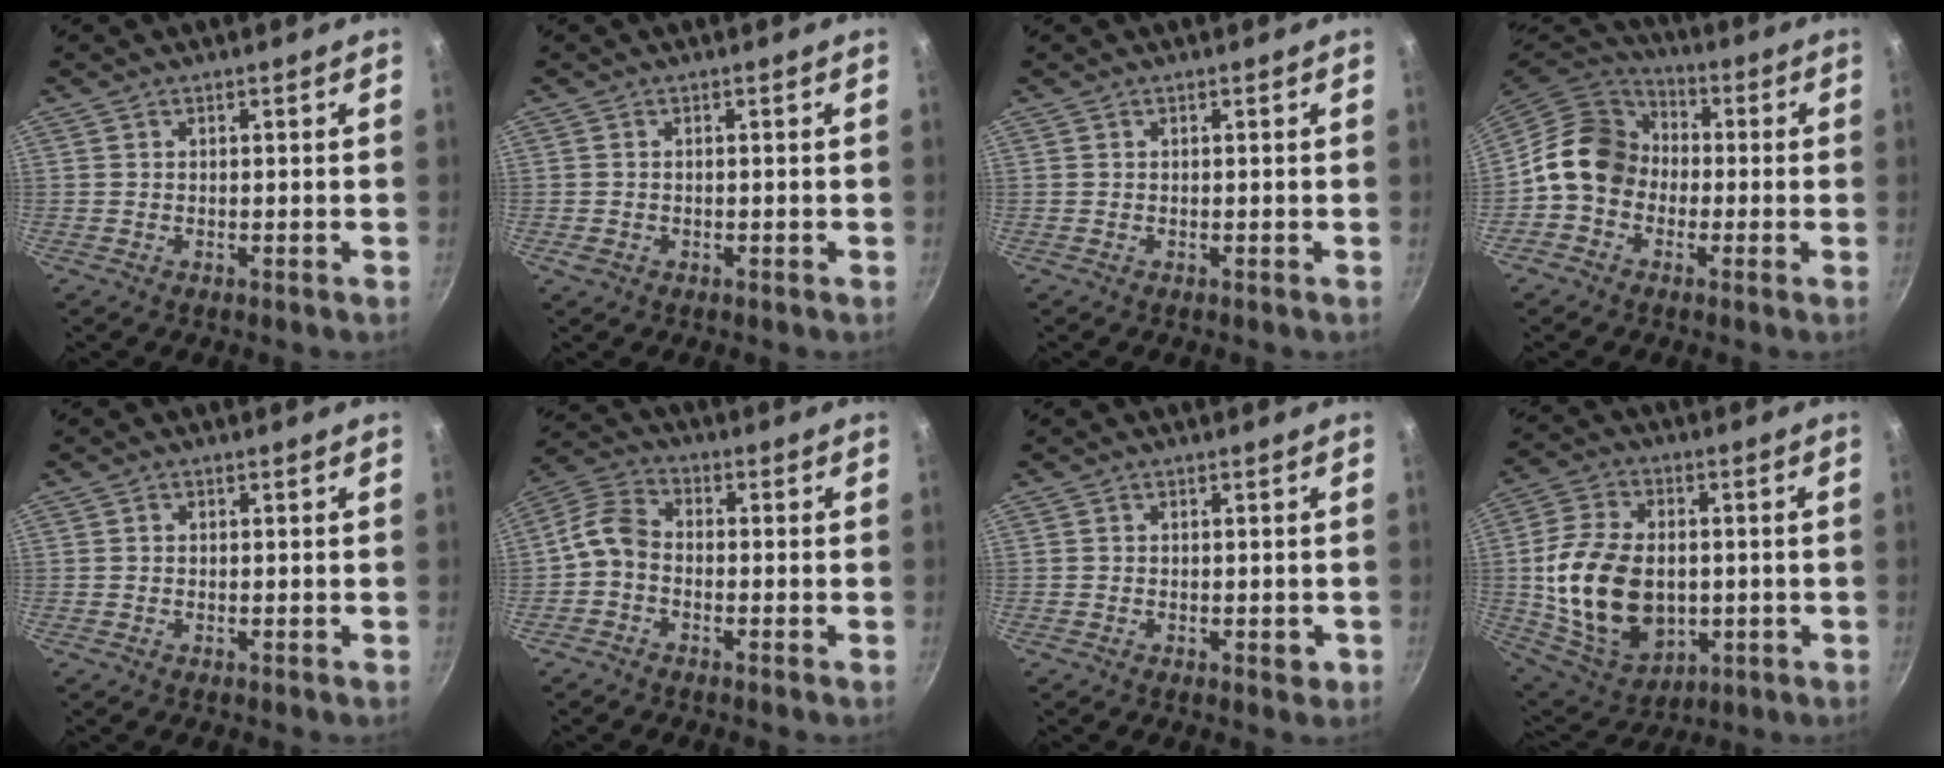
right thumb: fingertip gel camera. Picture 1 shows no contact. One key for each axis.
{"total": 1.2, "fx": -0.4, "fy": 0.9, "fz": 0.6, "tx": -0.011, "ty": -0.001, "tz": -0.008}
{"total": 0.0}
{"total": 12.1, "fx": -1.0, "fy": 10.2, "fz": 6.4, "tx": -0.072, "ty": 0.035, "tz": -0.040}
{"total": 0.6, "fx": 0.0, "fy": 0.5, "fz": 0.2, "tx": -0.003, "ty": 0.004, "tz": 0.000}
{"total": 6.0, "fx": -2.0, "fy": 4.2, "fz": 3.8, "tx": -0.080, "ty": 0.039, "tz": -0.057}
{"total": 2.0, "fx": -0.6, "fy": 1.2, "fz": 1.5, "tx": -0.013, "ty": 0.001, "tz": -0.010}
{"total": 18.1, "fx": -0.9, "fy": 12.6, "fz": 13.0, "tx": -0.212, "ty": -0.006, "tz": 0.006}